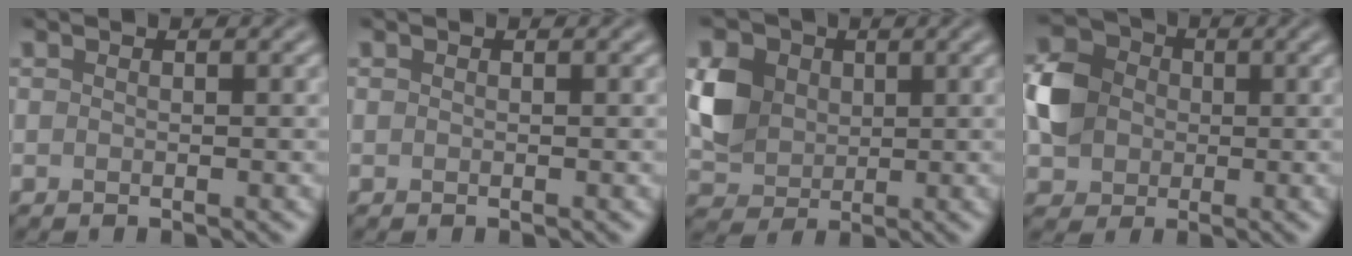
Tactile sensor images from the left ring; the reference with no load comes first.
{"total": 0.0}
{"total": 4.9, "force": [0.9, 4.1, 2.5], "torque": [-0.057, 0.003, 0.018]}
{"total": 4.5, "force": [-0.1, 4.1, 1.9], "torque": [-0.031, 0.009, -0.006]}